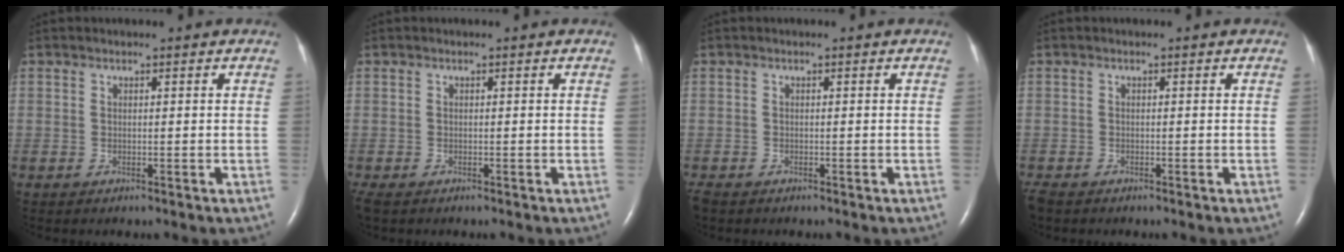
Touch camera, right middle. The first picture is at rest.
{"total": 1.6, "force": [-1.2, 0.7, 0.9], "torque": [-0.021, -0.005, -0.018]}
{"total": 1.6, "force": [-1.3, 0.7, 0.6], "torque": [-0.016, -0.004, -0.019]}
{"total": 2.1, "force": [-1.7, 0.9, 0.8], "torque": [-0.021, -0.005, -0.028]}